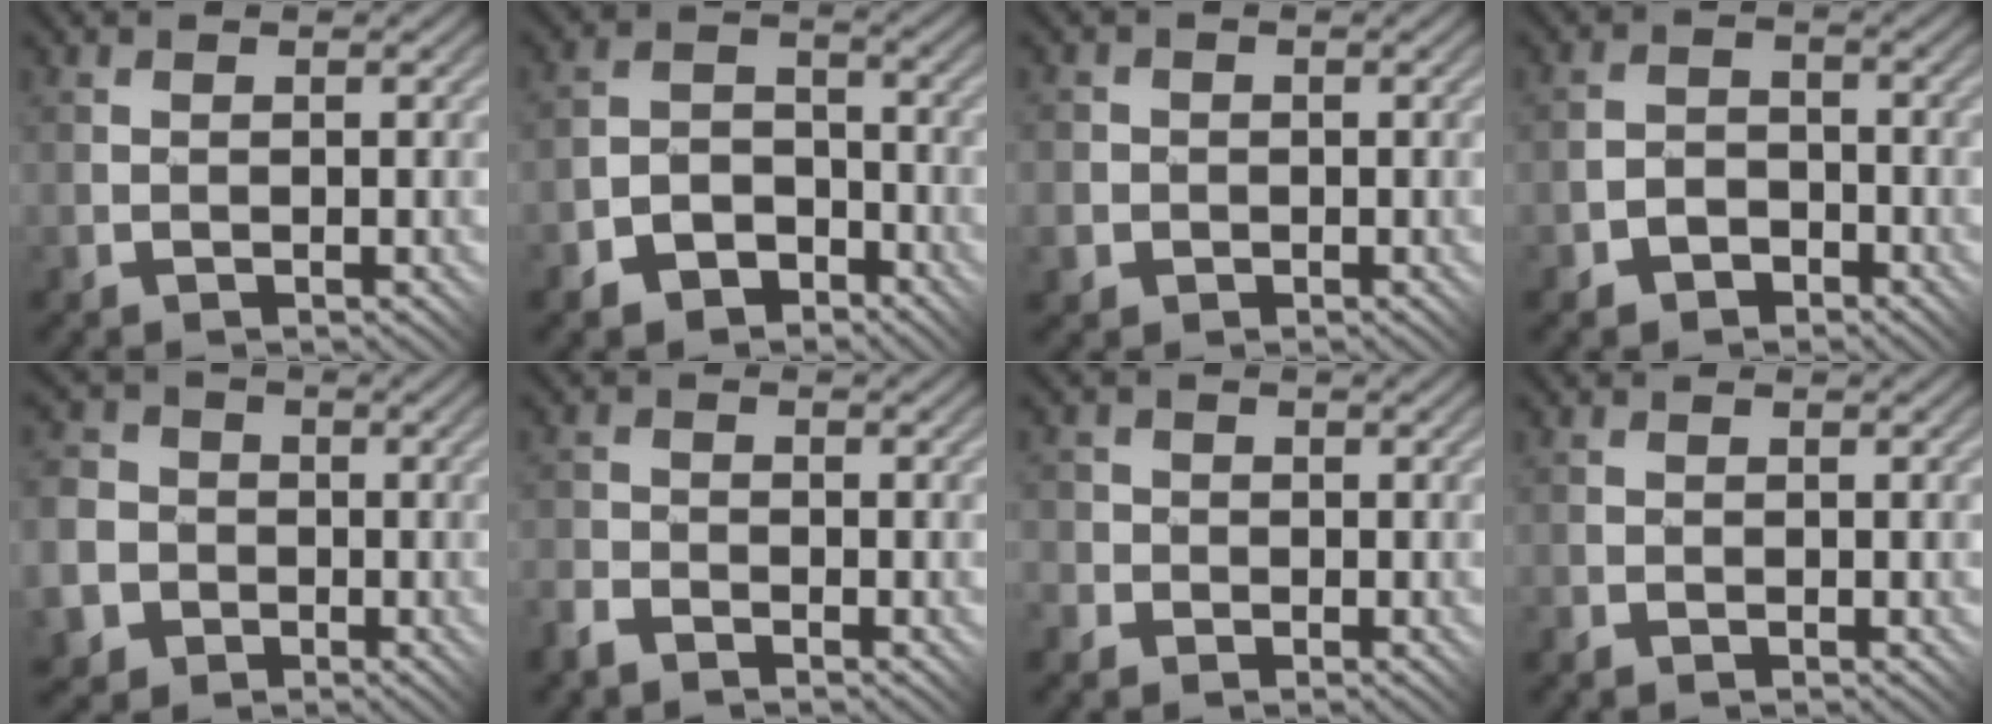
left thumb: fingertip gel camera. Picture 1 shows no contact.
{"total": 5.6, "force": [-3.8, 3.6, 2.0], "torque": [-0.044, -0.001, -0.073]}
{"total": 4.3, "force": [-0.6, 4.2, 0.4], "torque": [-0.023, 0.008, -0.039]}
{"total": 2.7, "force": [-1.9, 1.8, 0.7], "torque": [-0.008, 0.005, -0.041]}
{"total": 11.2, "force": [-3.7, 10.3, 2.5], "torque": [-0.116, -0.042, -0.078]}
{"total": 2.7, "force": [-2.2, 1.3, 0.8], "torque": [-0.024, 0.002, -0.053]}
{"total": 4.3, "force": [-1.0, 4.2, 0.0], "torque": [-0.009, 0.014, -0.051]}
{"total": 0.5, "force": [-0.4, 0.2, -0.2], "torque": [0.004, -0.002, -0.011]}